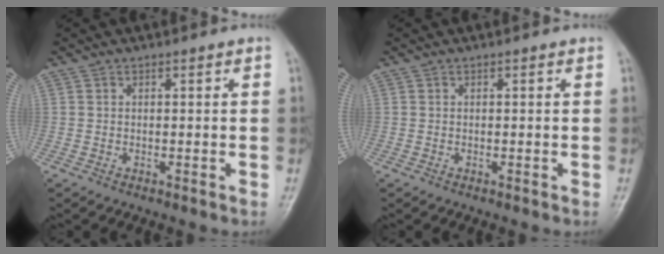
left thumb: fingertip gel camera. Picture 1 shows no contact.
{"total": 0.0}